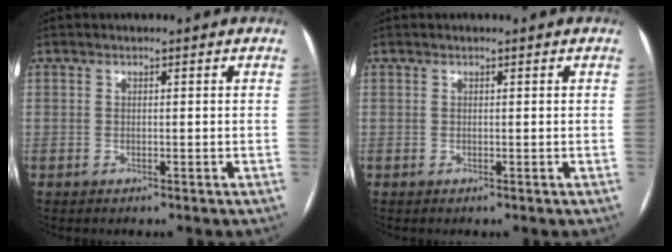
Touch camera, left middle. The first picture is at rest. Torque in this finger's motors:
{"motor_torque": [-0.20, 0.23, -0.04, 0.01]}